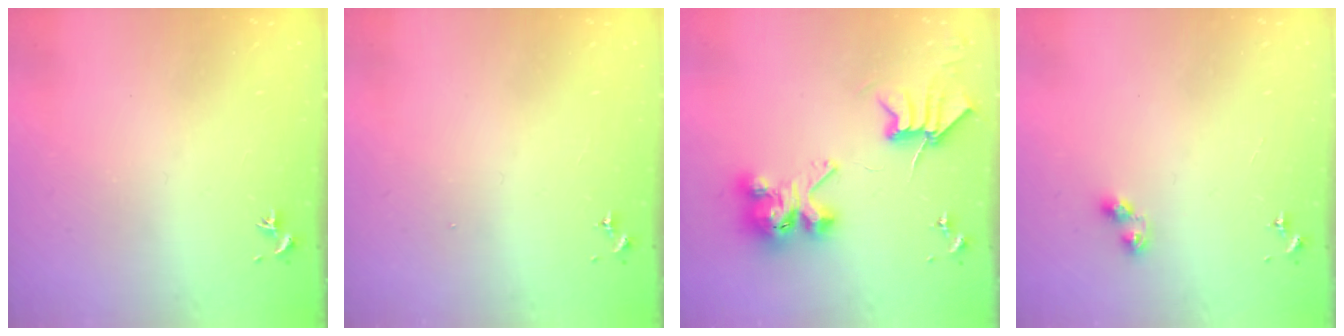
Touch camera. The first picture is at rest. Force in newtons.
{"total": 0.0}
{"total": 9.2, "press": 9.2, "slide": 0.6}
{"total": 5.9, "press": 5.9, "slide": 0.2}